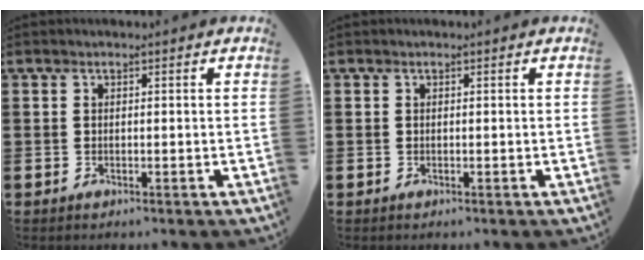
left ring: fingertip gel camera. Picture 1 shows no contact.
{"total": 0.0}